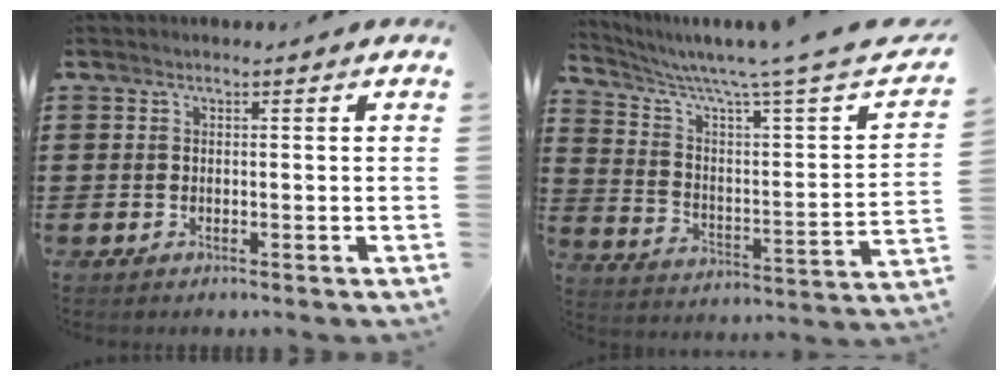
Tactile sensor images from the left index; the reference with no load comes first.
{"total": 6.3, "force": [4.7, -0.1, 4.1], "torque": [-0.098, -0.041, 0.069]}